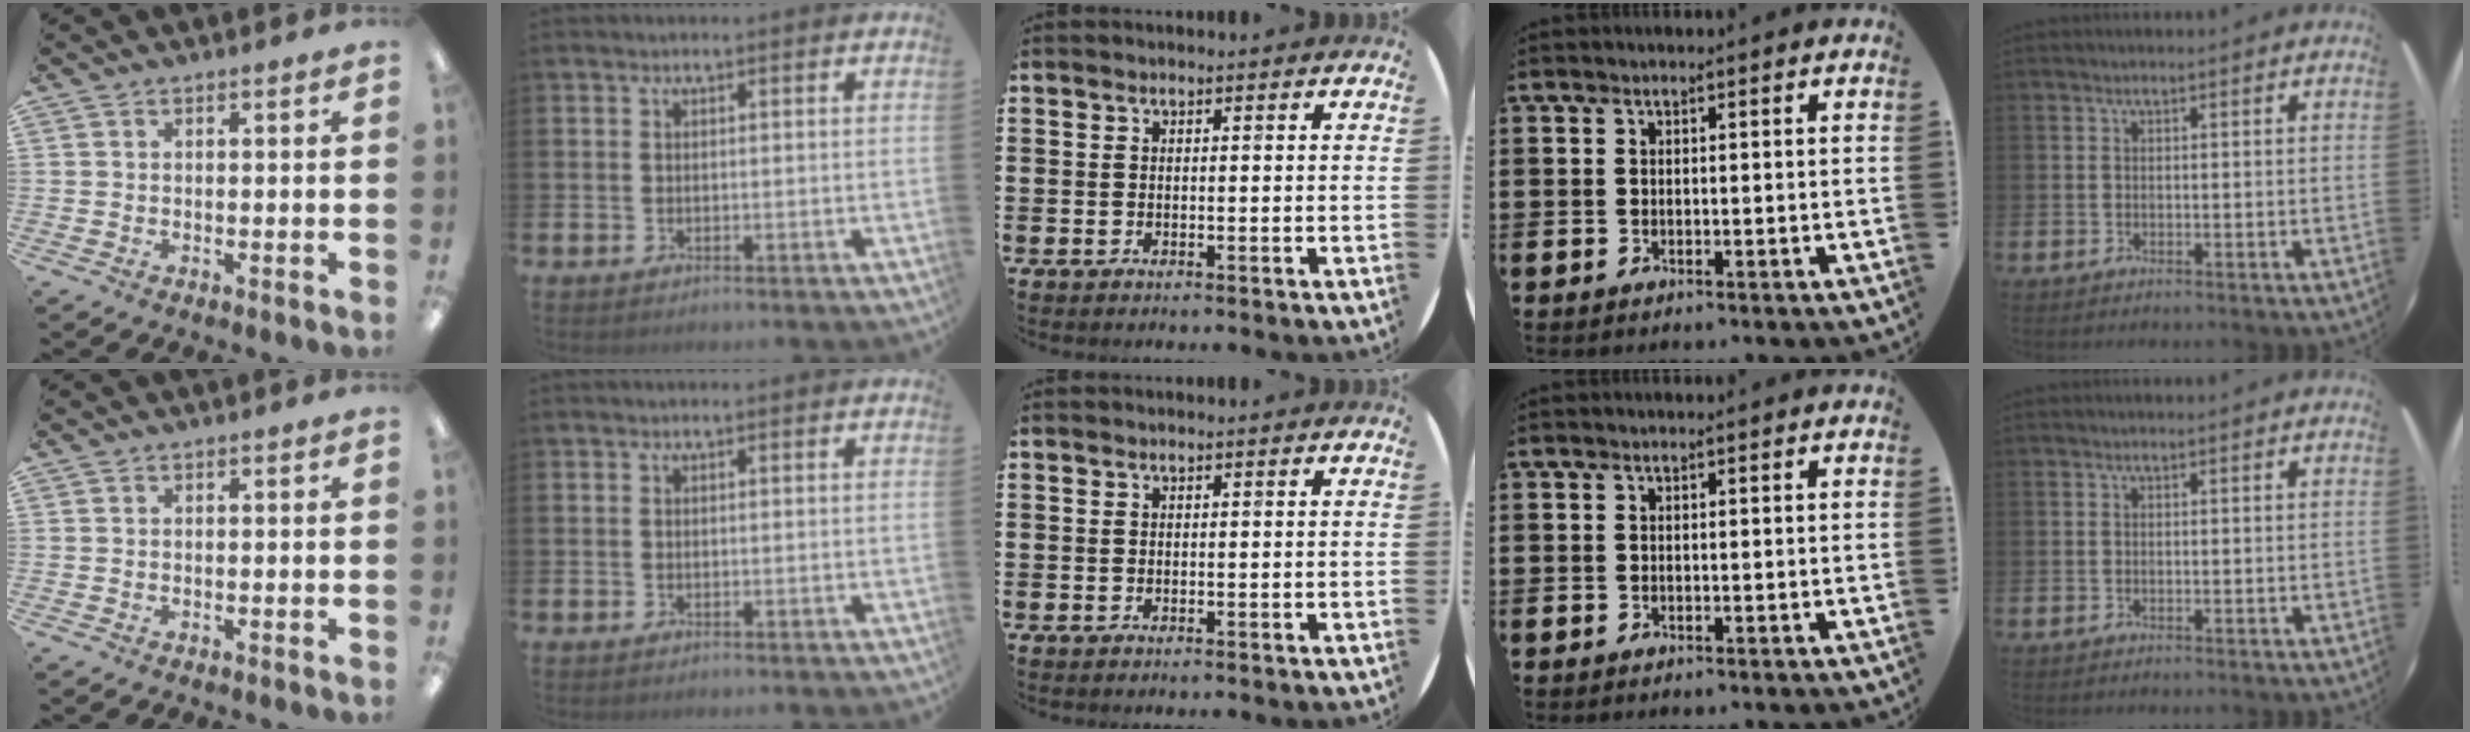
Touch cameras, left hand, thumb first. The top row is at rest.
{}